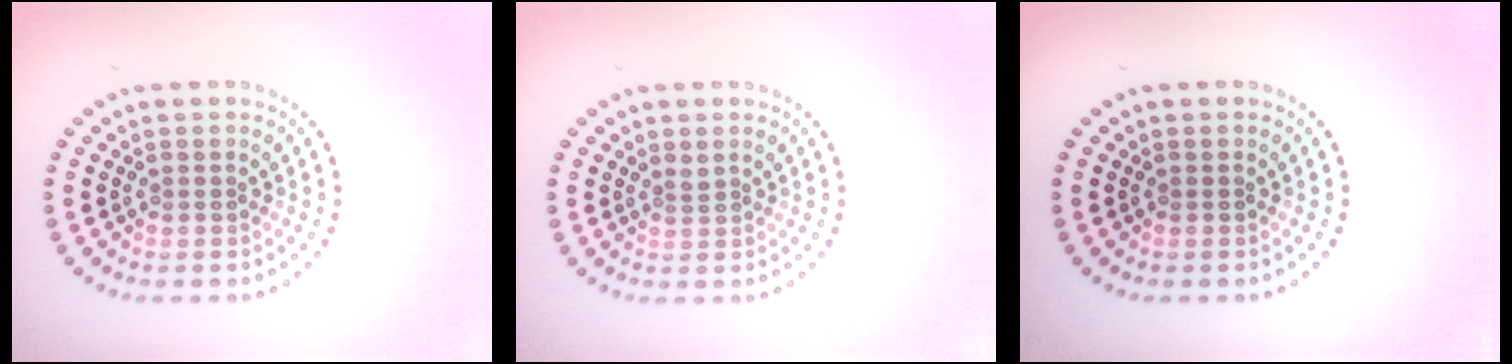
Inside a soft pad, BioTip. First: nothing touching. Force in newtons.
{"total": 0.9, "press": 0.5, "slide": 0.7}
{"total": 0.0}